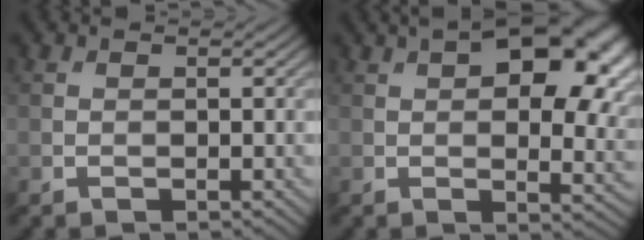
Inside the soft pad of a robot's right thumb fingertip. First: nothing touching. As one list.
[{"total": 15.6, "force": [5.5, 7.9, 12.3], "torque": [-0.159, 0.014, 0.070]}]